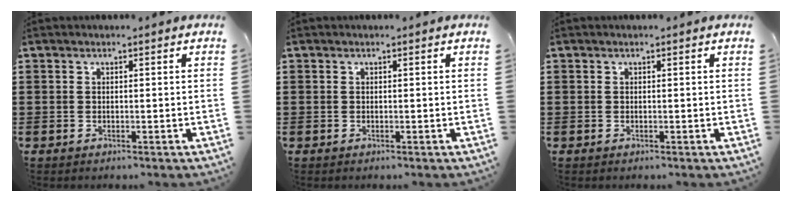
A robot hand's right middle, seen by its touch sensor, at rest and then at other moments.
{"total": 0.0}
{"total": 0.0}